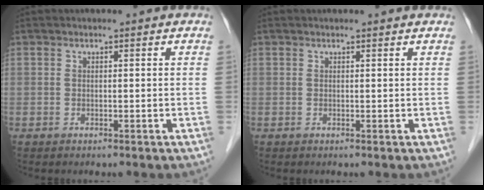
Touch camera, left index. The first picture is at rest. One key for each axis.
{"total": 1.6, "fx": 1.6, "fy": 0.0, "fz": 0.3, "tx": -0.013, "ty": 0.007, "tz": 0.017}